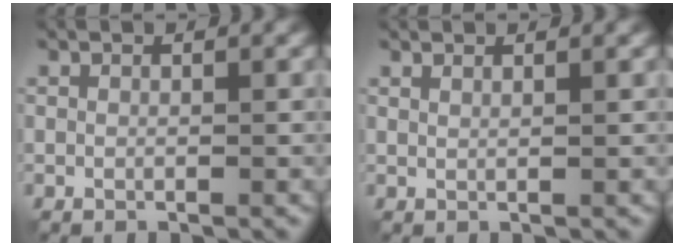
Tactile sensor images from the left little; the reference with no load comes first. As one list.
[{"total": 1.1, "force": [0.9, 0.3, 0.6], "torque": [-0.006, 0.001, 0.008]}]